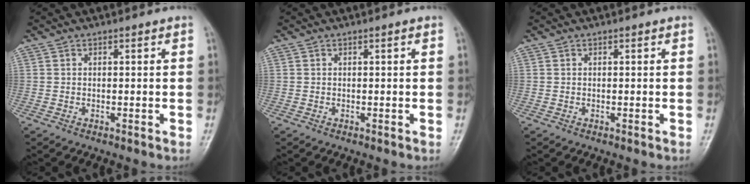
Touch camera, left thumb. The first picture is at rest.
{"total": 0.0}
{"total": 0.0}